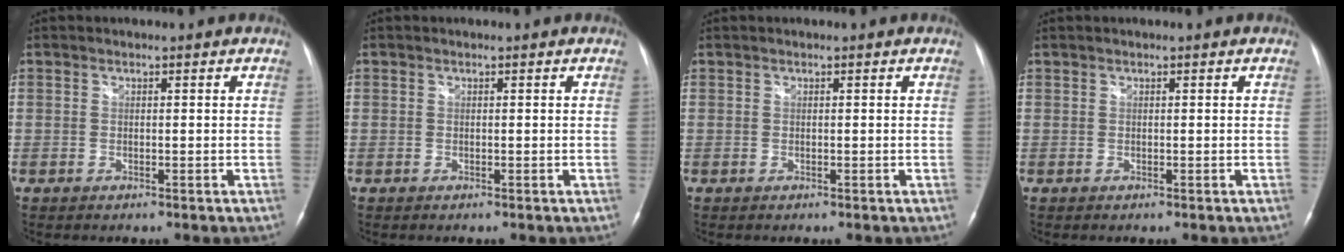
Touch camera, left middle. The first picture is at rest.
{"total": 0.0}
{"total": 0.0}
{"total": 0.0}